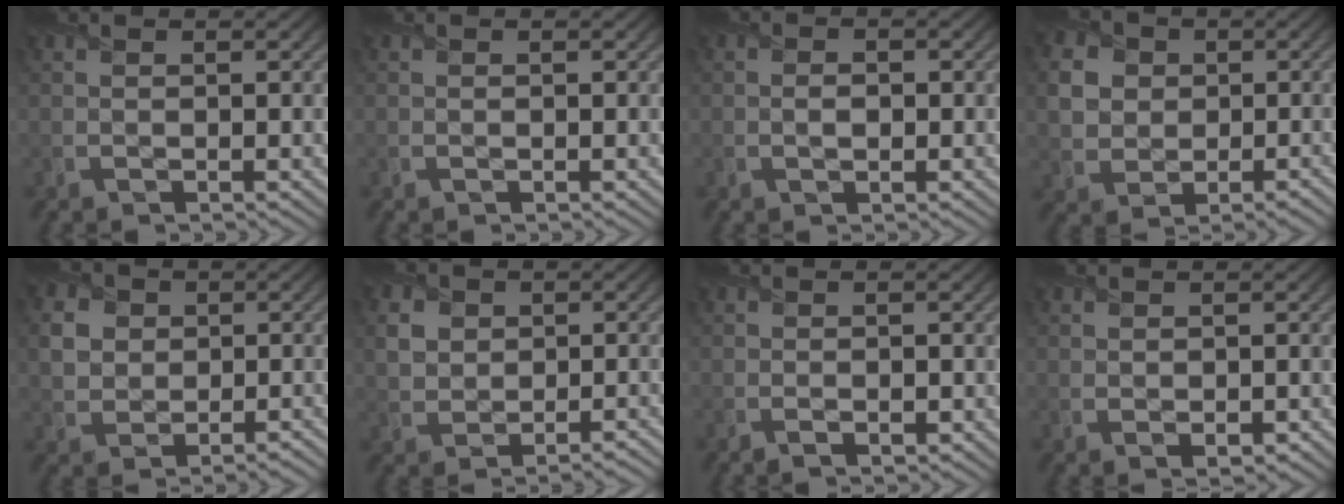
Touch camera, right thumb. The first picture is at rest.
{"total": 0.0}
{"total": 1.5, "force": [-0.1, 0.9, 1.3], "torque": [-0.019, 0.003, -0.004]}
{"total": 5.6, "force": [0.6, 4.9, 2.6], "torque": [-0.066, 0.003, 0.006]}
{"total": 4.6, "force": [0.4, 4.0, 2.2], "torque": [-0.049, 0.003, 0.001]}
{"total": 4.0, "force": [0.4, 3.4, 2.1], "torque": [-0.041, 0.000, 0.003]}
{"total": 1.2, "force": [-0.5, 0.4, 1.1], "torque": [-0.022, 0.002, -0.008]}
{"total": 1.8, "force": [-0.3, 1.1, 1.4], "torque": [-0.024, -0.010, 0.003]}